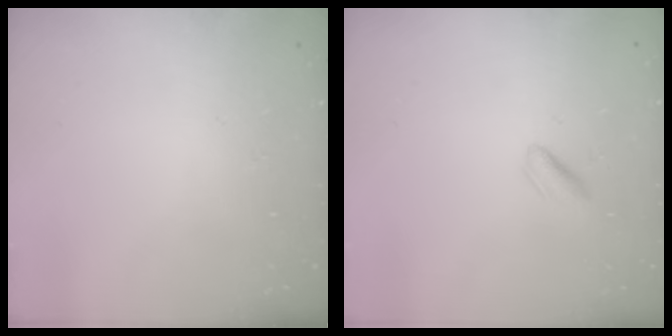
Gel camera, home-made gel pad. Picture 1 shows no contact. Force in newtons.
{"total": 2.1, "press": 2.0, "slide": 0.7}